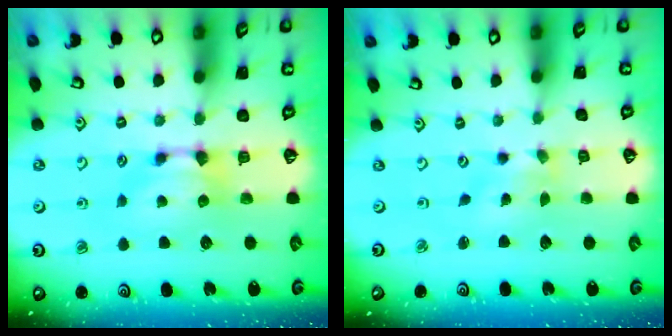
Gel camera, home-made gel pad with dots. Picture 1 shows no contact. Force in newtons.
{"total": 2.9, "press": 2.7, "slide": 0.9}